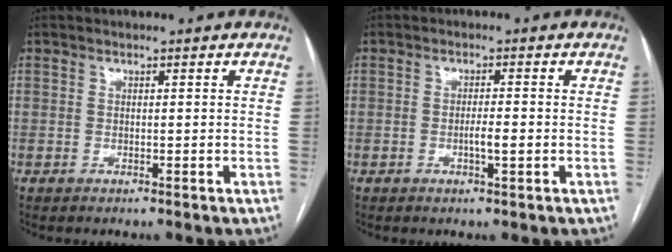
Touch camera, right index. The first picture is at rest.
{"total": 2.4, "force": [-0.7, 0.2, 2.3], "torque": [-0.042, -0.001, -0.011]}